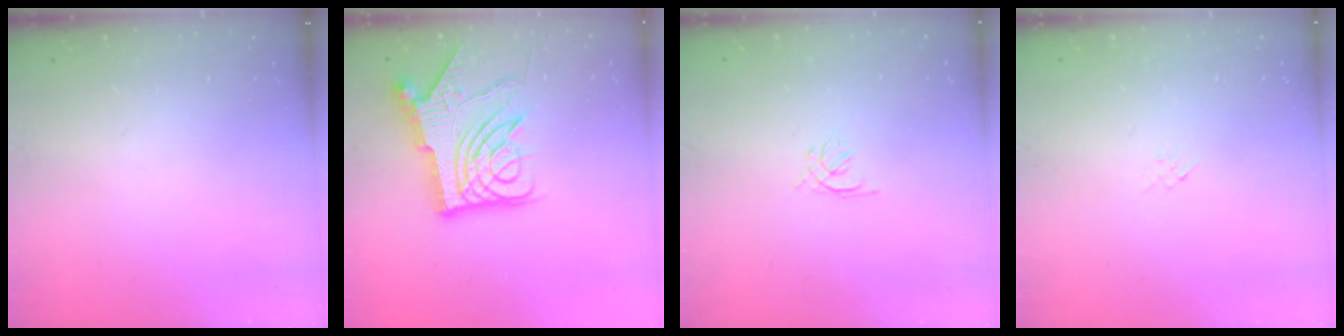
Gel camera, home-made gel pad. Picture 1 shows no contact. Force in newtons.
{"total": 15.7, "press": 15.6, "slide": 1.5}
{"total": 1.4, "press": 1.3, "slide": 0.5}
{"total": 1.3, "press": 1.3, "slide": 0.4}